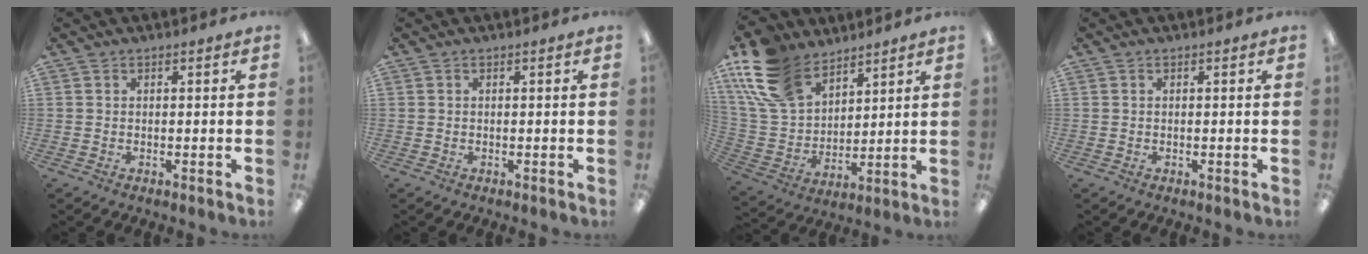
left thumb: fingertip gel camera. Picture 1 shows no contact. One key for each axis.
{"total": 0.0}
{"total": 17.8, "fx": 11.7, "fy": 10.6, "fz": 8.2, "tx": -0.197, "ty": -0.041, "tz": 0.228}
{"total": 0.0}